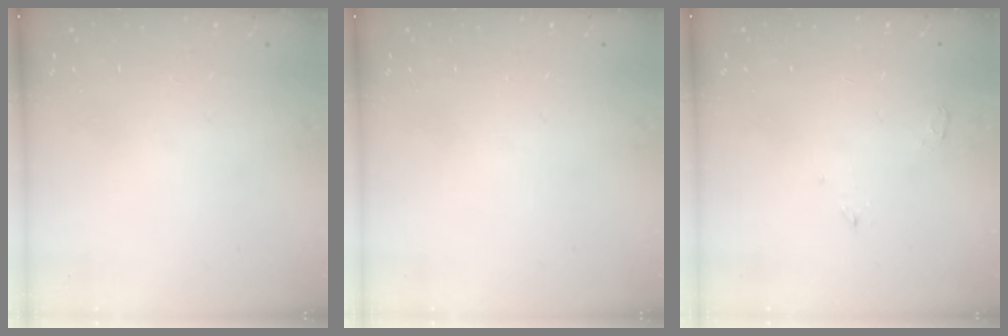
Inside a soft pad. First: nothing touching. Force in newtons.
{"total": 0.0}
{"total": 2.8, "press": 2.7, "slide": 0.7}